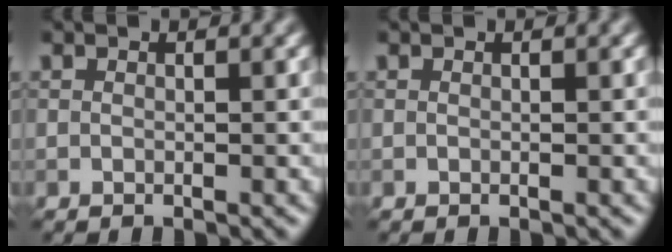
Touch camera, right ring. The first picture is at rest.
{"total": 0.0}